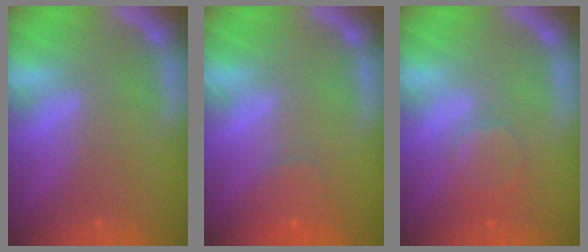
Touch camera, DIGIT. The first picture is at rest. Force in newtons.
{"total": 3.0}
{"total": 3.5}